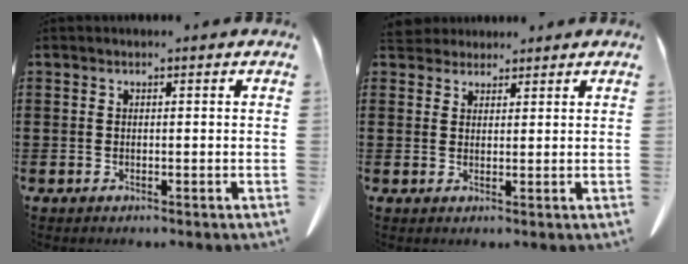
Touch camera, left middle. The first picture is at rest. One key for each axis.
{"total": 3.1, "fx": 2.9, "fy": 1.0, "fz": 0.4, "tx": -0.018, "ty": -0.001, "tz": 0.057}